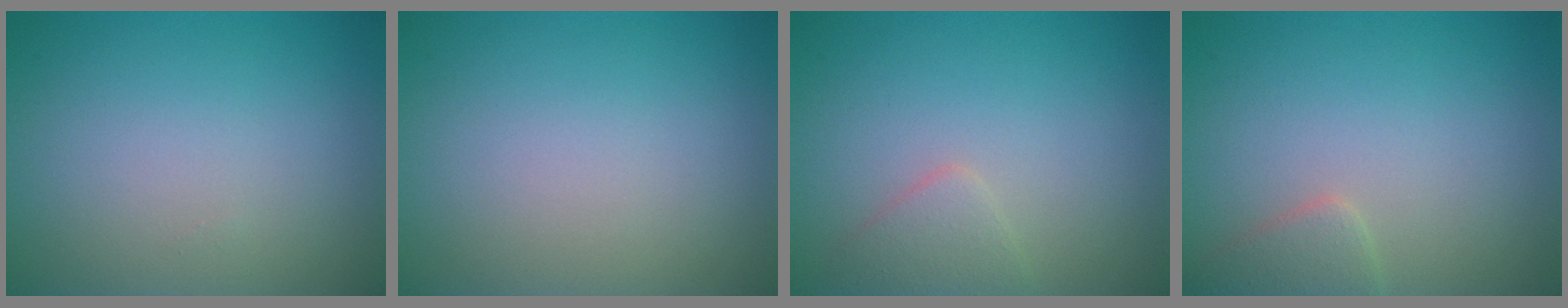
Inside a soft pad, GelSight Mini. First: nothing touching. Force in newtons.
{"total": 0.0}
{"total": 1.7, "press": 1.7, "slide": 0.1}
{"total": 1.8, "press": 1.8, "slide": 0.1}